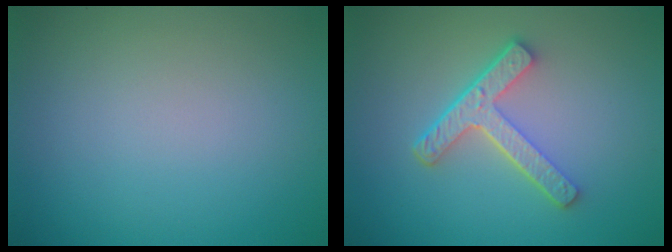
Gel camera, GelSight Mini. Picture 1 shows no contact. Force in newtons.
{"total": 4.3, "press": 3.2, "slide": 2.9}